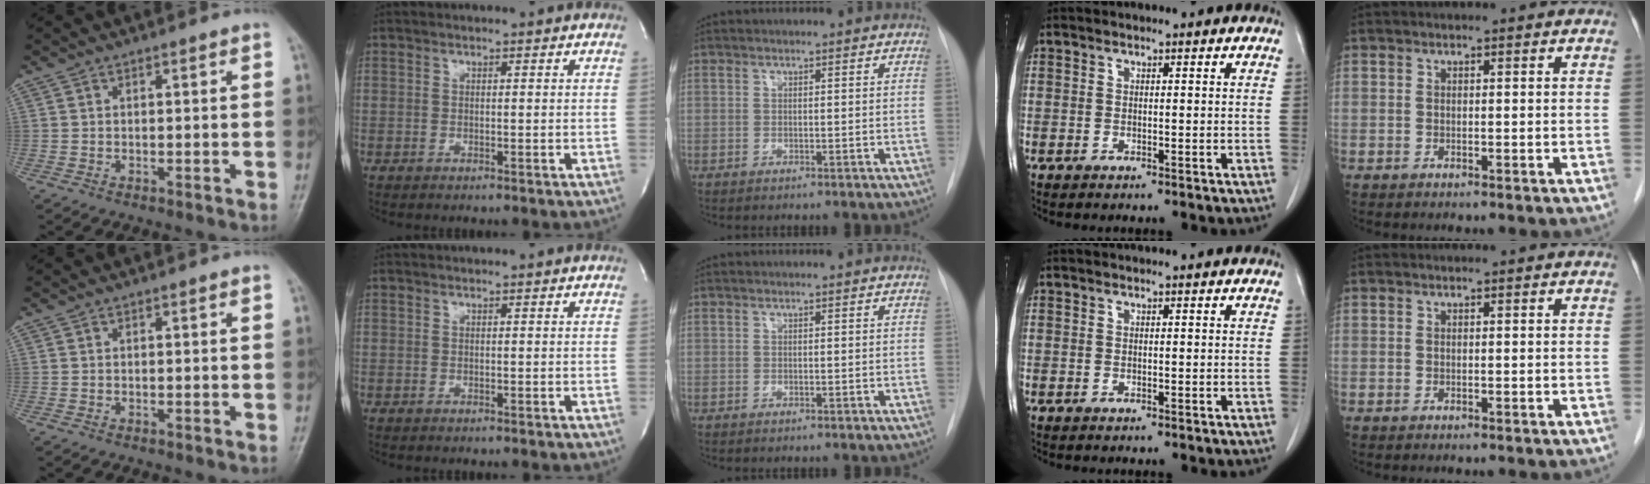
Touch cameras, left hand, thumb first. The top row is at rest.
{}